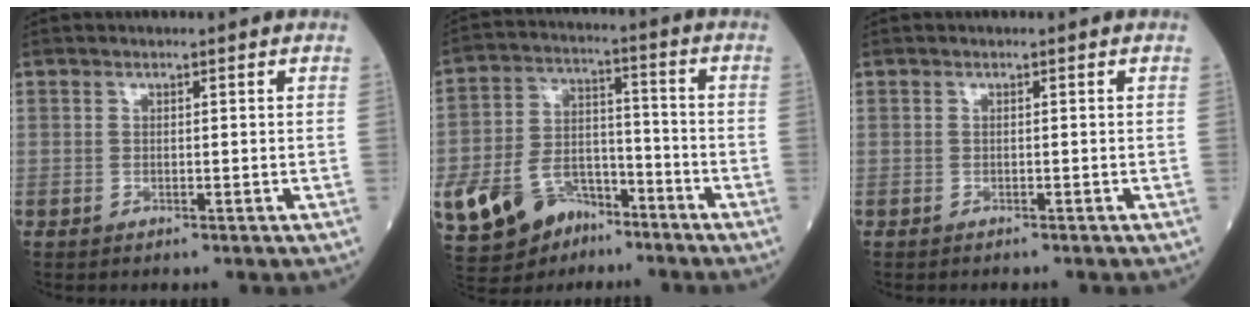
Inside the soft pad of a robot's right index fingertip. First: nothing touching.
{"total": 16.5, "force": [-9.5, 10.2, 8.9], "torque": [-0.189, 0.015, -0.157]}
{"total": 0.9, "force": [-0.9, 0.0, 0.4], "torque": [-0.008, -0.002, -0.012]}